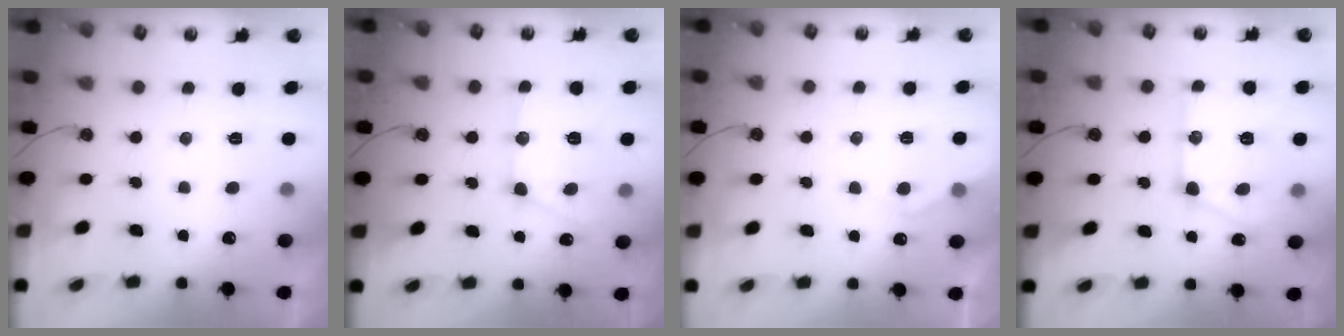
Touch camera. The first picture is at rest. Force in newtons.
{"total": 13.9, "press": 13.8, "slide": 1.4}
{"total": 6.5, "press": 6.4, "slide": 0.7}
{"total": 15.8, "press": 15.8, "slide": 1.2}